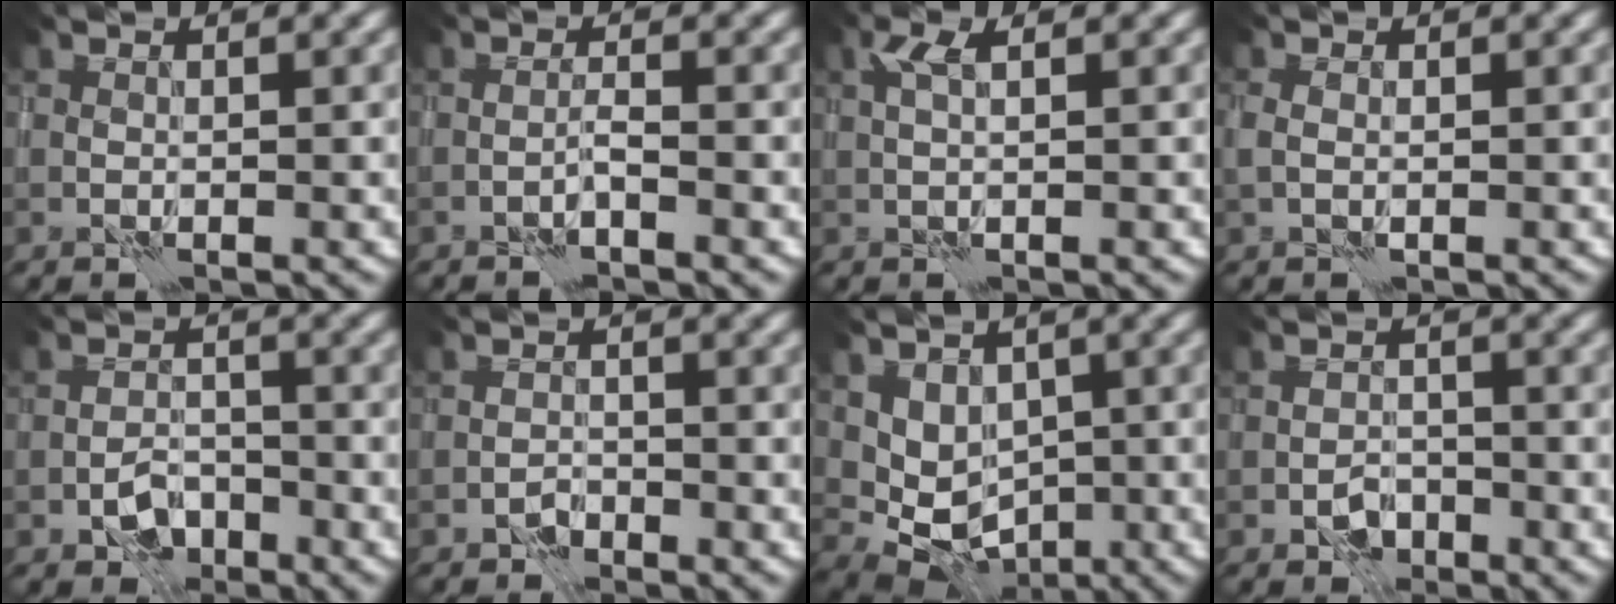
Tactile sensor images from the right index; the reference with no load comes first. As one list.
[{"total": 0.8, "force": [-0.6, -0.1, 0.5], "torque": [-0.004, 0.008, -0.016]}, {"total": 1.5, "force": [0.8, 0.3, 1.2], "torque": [-0.024, 0.007, 0.014]}, {"total": 1.1, "force": [-0.2, 0.9, 0.7], "torque": [-0.016, 0.001, -0.006]}, {"total": 2.4, "force": [-1.5, 1.6, 1.2], "torque": [-0.017, 0.005, -0.026]}, {"total": 0.9, "force": [-0.8, 0.4, -0.1], "torque": [0.008, 0.006, -0.019]}, {"total": 6.4, "force": [0.9, 5.3, 3.6], "torque": [-0.040, 0.002, 0.024]}, {"total": 1.8, "force": [-1.1, 1.2, 0.7], "torque": [-0.009, 0.005, -0.019]}]